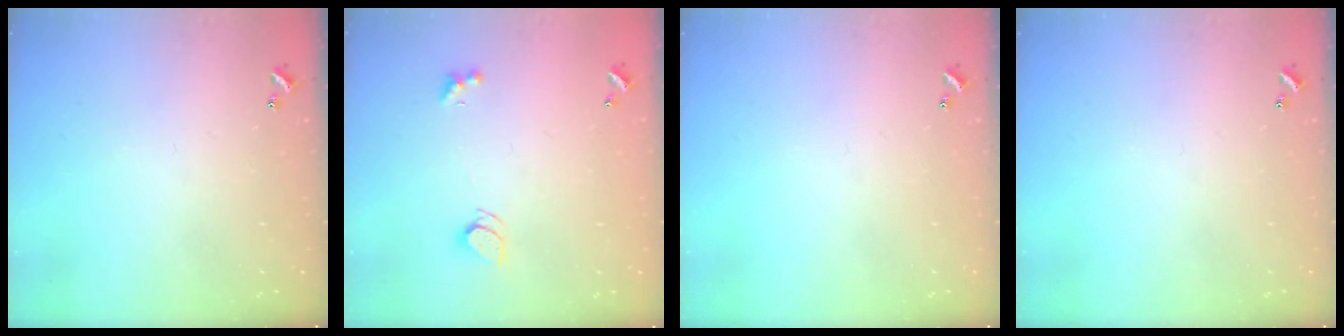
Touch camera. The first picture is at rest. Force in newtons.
{"total": 2.5, "press": 2.4, "slide": 0.7}
{"total": 0.0}
{"total": 0.0}